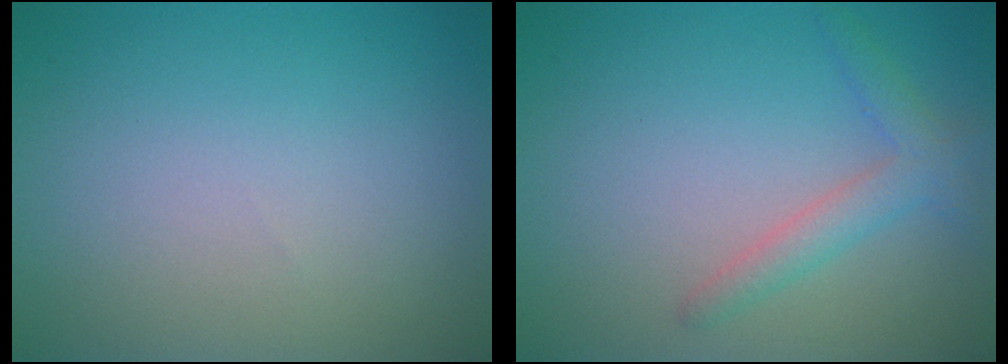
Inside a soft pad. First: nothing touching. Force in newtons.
{"total": 2.3, "press": 2.3, "slide": 0.1}